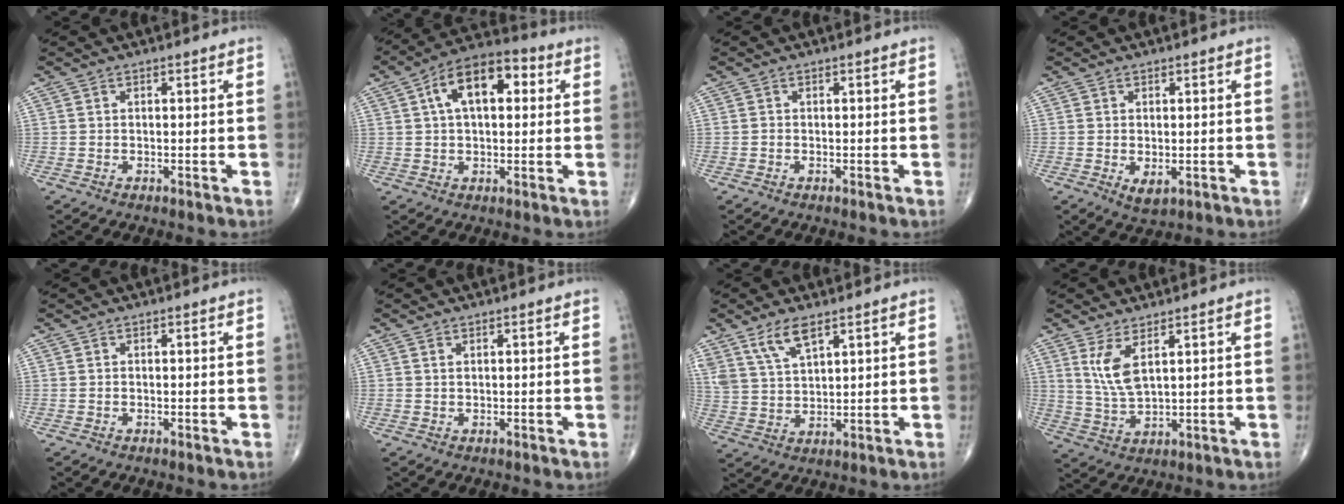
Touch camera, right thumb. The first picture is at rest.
{"total": 11.9, "force": [3.0, 6.6, 9.4], "torque": [-0.137, 0.026, 0.039]}
{"total": 0.0}
{"total": 2.8, "force": [-0.5, 1.6, 2.3], "torque": [-0.031, -0.005, 0.000]}
{"total": 0.0}
{"total": 0.5, "force": [0.3, 0.3, 0.4], "torque": [-0.008, 0.002, 0.007]}
{"total": 7.1, "force": [4.7, 2.6, 4.7], "torque": [-0.090, -0.018, 0.098]}
{"total": 6.4, "force": [2.8, 2.2, 5.3], "torque": [-0.110, -0.021, 0.069]}